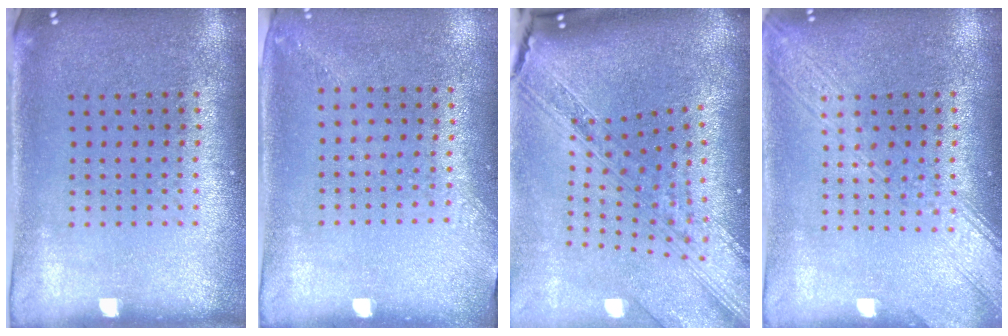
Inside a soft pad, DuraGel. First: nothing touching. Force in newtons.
{"total": 1.3, "press": 1.0, "slide": 0.8}
{"total": 3.9, "press": 2.8, "slide": 2.6}
{"total": 3.2, "press": 3.2, "slide": 0.5}